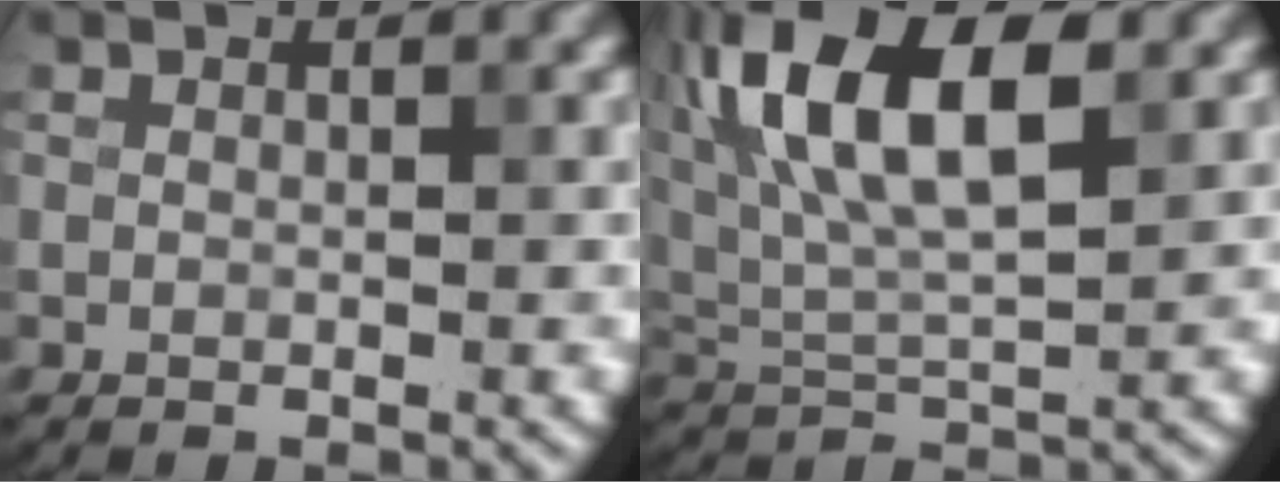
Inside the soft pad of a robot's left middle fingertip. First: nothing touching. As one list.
[{"total": 11.0, "force": [4.6, 4.7, 8.8], "torque": [-0.177, 0.017, 0.079]}]